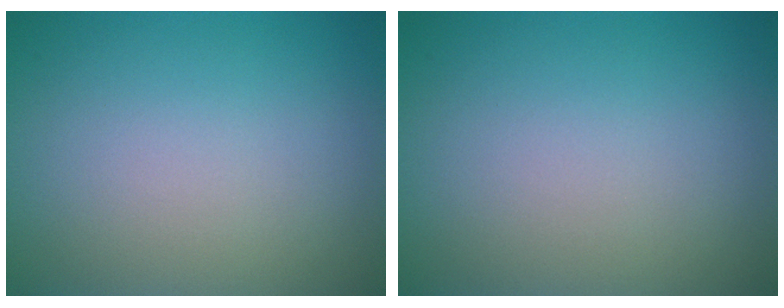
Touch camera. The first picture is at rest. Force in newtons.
{"total": 0.0}